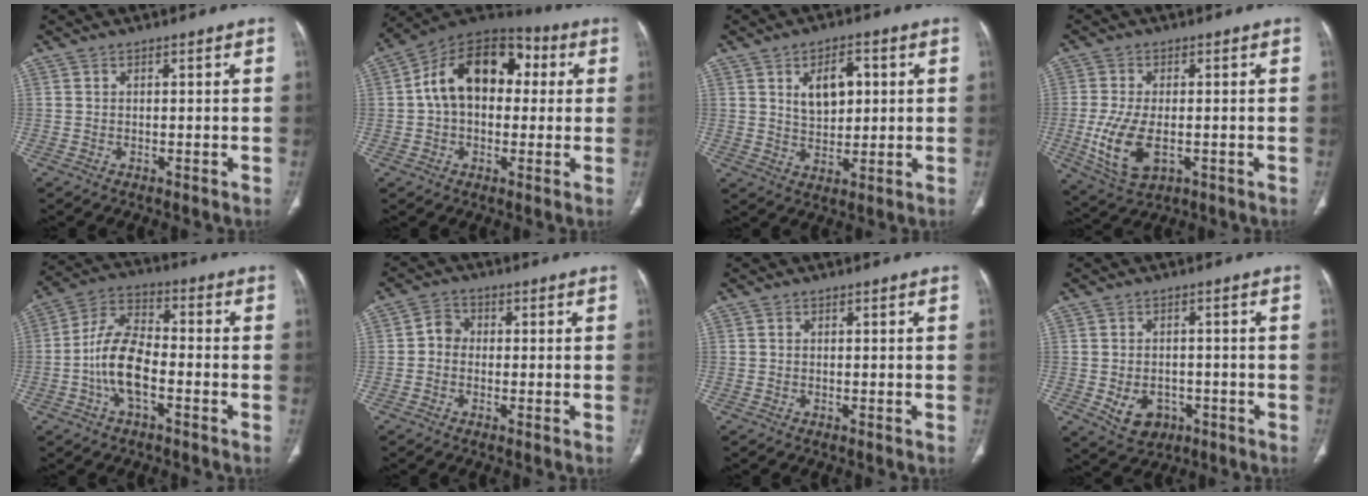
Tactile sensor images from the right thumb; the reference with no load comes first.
{"total": 15.4, "force": [1.7, 10.5, 11.2], "torque": [-0.147, 0.041, 0.013]}
{"total": 8.0, "force": [2.3, 4.8, 5.9], "torque": [-0.072, -0.007, 0.043]}
{"total": 10.2, "force": [-2.1, 5.4, 8.4], "torque": [-0.176, -0.010, -0.028]}
{"total": 11.5, "force": [-3.1, 5.8, 9.4], "torque": [-0.180, 0.035, -0.065]}
{"total": 3.5, "force": [-0.4, 3.0, 1.6], "torque": [-0.012, 0.013, -0.017]}
{"total": 0.0}
{"total": 6.4, "force": [-2.1, 5.0, 3.5], "torque": [-0.042, 0.013, -0.019]}